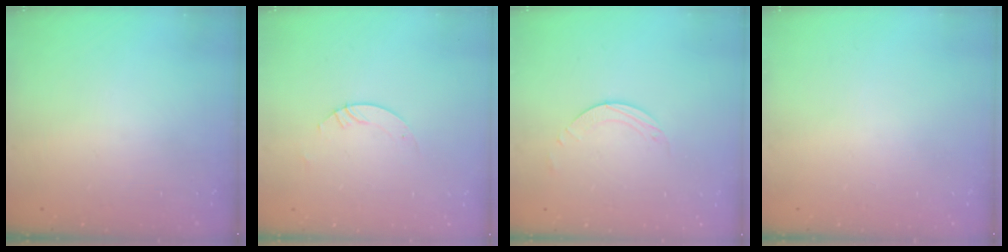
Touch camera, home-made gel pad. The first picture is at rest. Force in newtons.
{"total": 2.1, "press": 2.1, "slide": 0.2}
{"total": 2.0, "press": 2.0, "slide": 0.2}
{"total": 0.0}